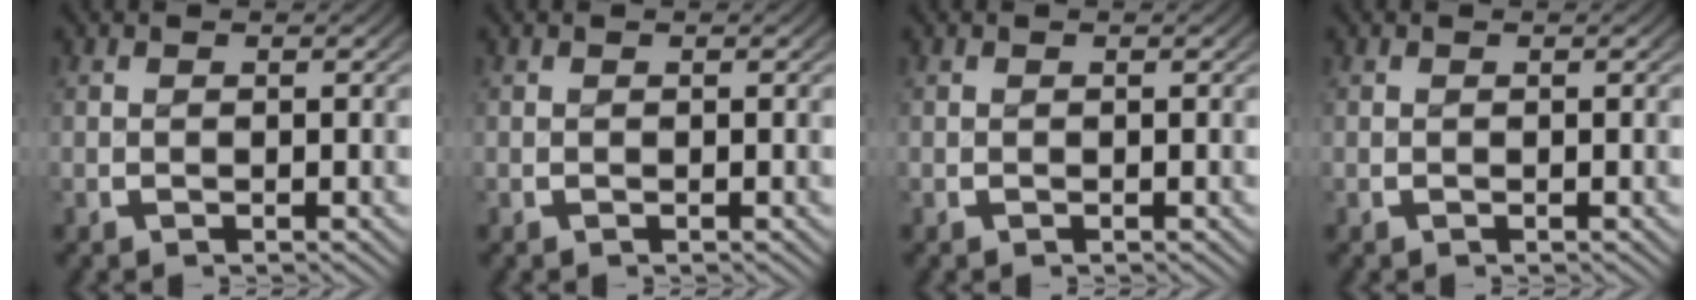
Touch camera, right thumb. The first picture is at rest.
{"total": 0.0}
{"total": 0.0}
{"total": 0.0}